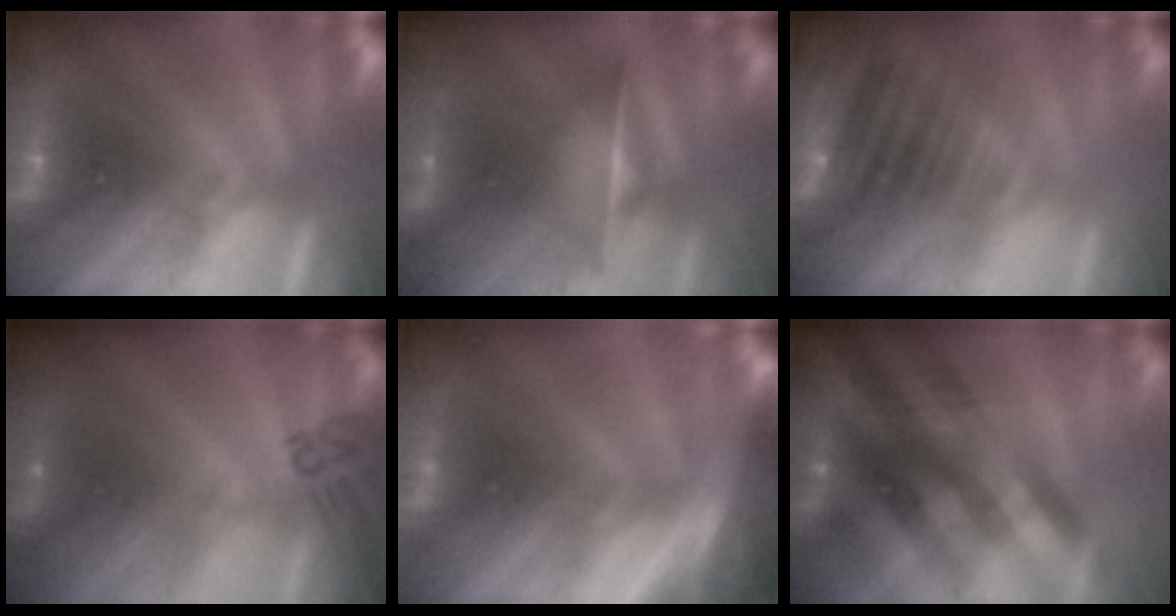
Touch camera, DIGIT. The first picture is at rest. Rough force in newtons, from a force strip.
{"total": 1.7}
{"total": 4.6}
{"total": 2.4}
{"total": 8.2}
{"total": 2.6}